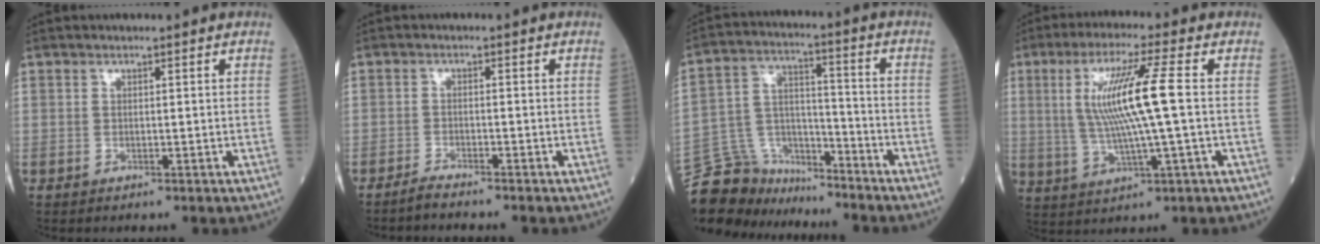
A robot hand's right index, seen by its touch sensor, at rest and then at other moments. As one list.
[{"total": 2.3, "force": [-2.2, -0.4, 0.6], "torque": [-0.018, -0.006, -0.040]}, {"total": 13.5, "force": [-12.8, 4.3, 1.0], "torque": [-0.029, 0.050, -0.227]}, {"total": 11.1, "force": [1.2, -0.3, 11.1], "torque": [-0.222, 0.003, 0.023]}]